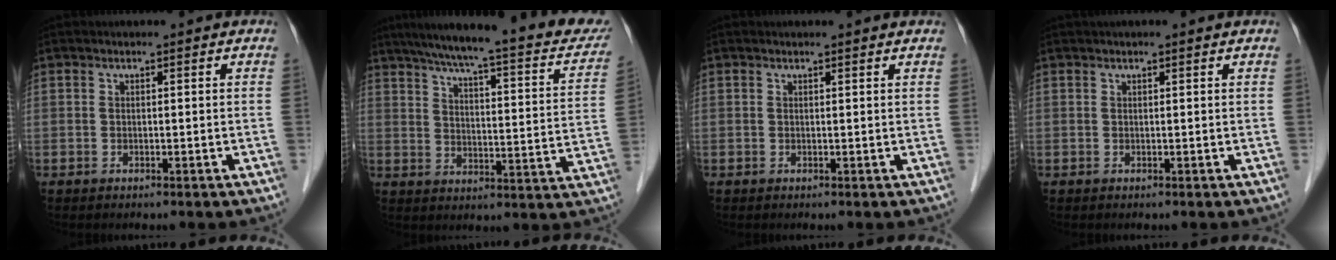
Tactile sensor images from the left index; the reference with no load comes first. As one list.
[{"total": 26.3, "force": [22.2, 3.3, 13.9], "torque": [-0.205, -0.021, 0.279]}, {"total": 1.8, "force": [1.8, 0.0, 0.3], "torque": [-0.014, 0.006, 0.018]}, {"total": 1.9, "force": [1.6, 0.0, 1.0], "torque": [-0.011, 0.026, 0.025]}]